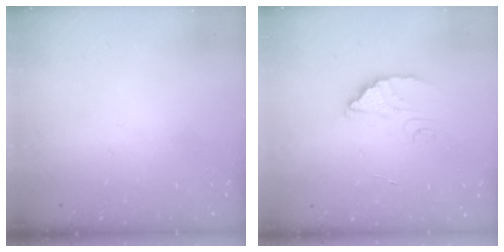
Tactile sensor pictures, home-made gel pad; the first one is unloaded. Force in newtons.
{"total": 2.6, "press": 2.6, "slide": 0.1}